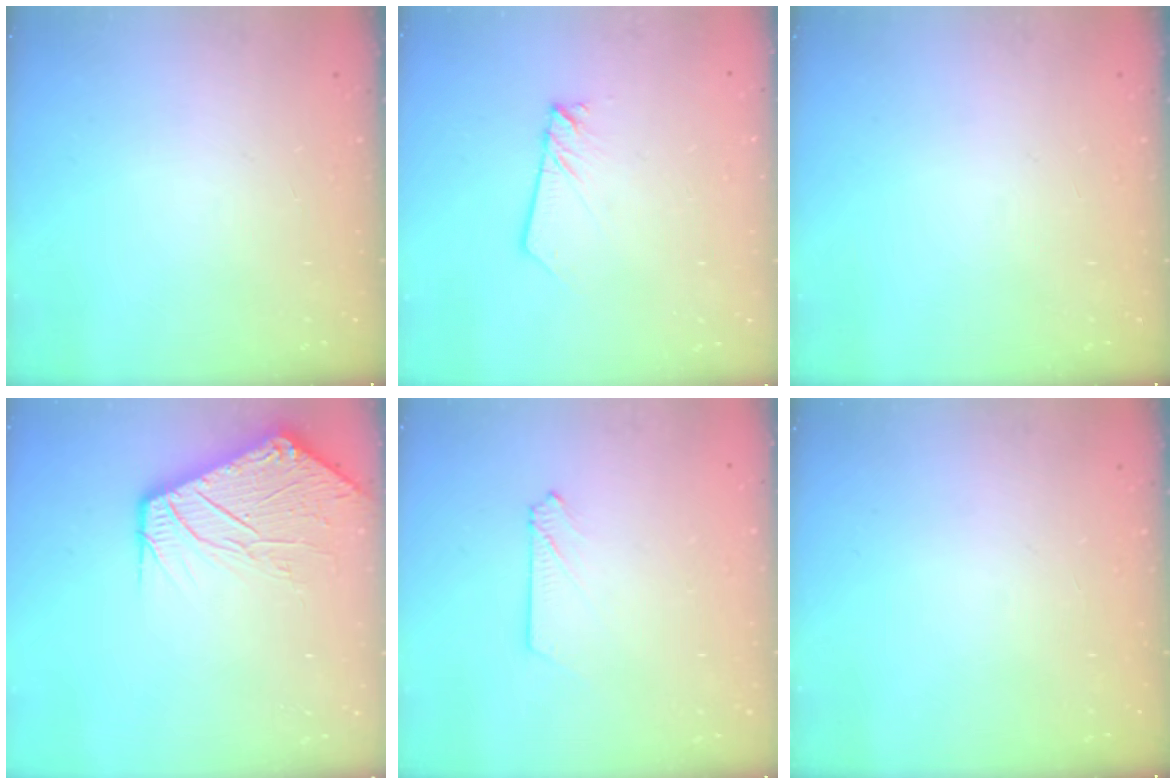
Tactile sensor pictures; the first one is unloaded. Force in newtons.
{"total": 2.4, "press": 2.4, "slide": 0.1}
{"total": 0.0}
{"total": 11.6, "press": 11.6, "slide": 0.9}
{"total": 2.7, "press": 2.7, "slide": 0.2}
{"total": 0.0}